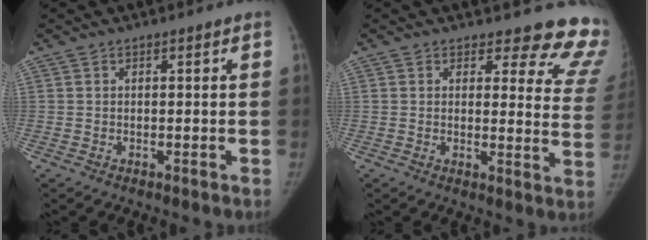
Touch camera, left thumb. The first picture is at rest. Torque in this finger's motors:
{"motor_torque": [0.17, -0.06, 0.60, -0.31, 0.01]}